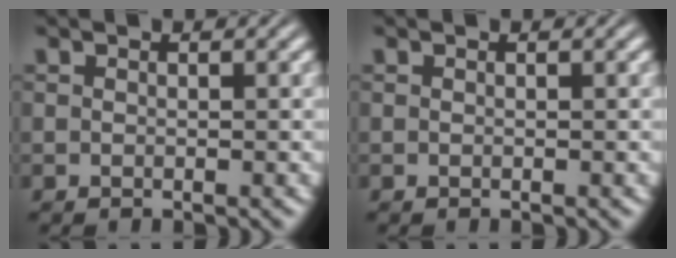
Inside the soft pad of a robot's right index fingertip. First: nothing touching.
{"total": 0.0}